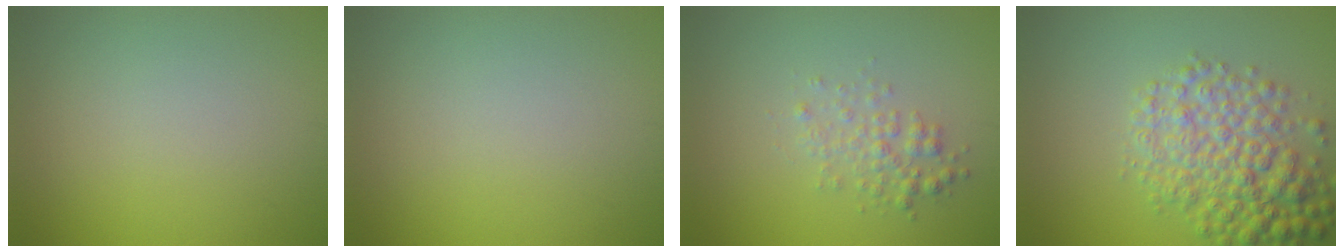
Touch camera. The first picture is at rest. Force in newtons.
{"total": 0.0}
{"total": 2.0, "press": 2.0, "slide": 0.1}
{"total": 6.3, "press": 6.3, "slide": 0.1}